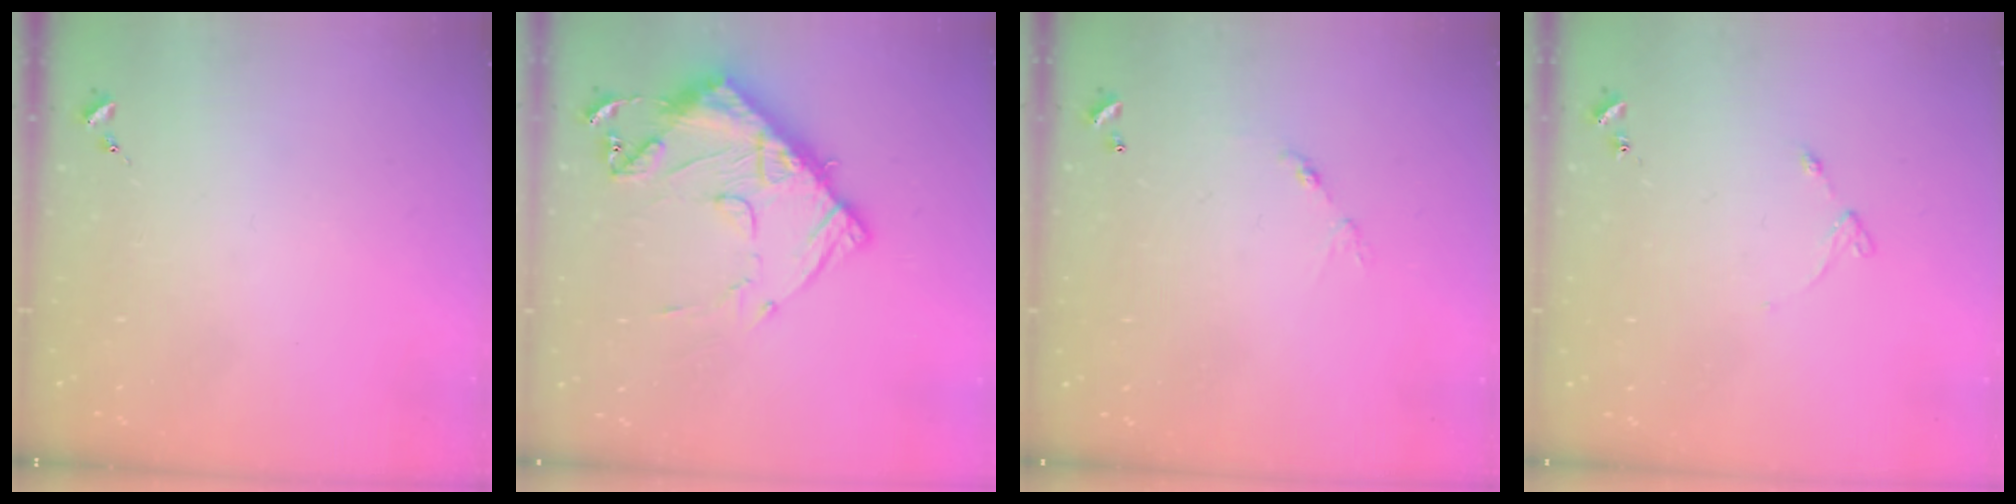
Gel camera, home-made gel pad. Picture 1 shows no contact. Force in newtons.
{"total": 14.8, "press": 14.7, "slide": 1.5}
{"total": 5.5, "press": 5.5, "slide": 0.4}
{"total": 4.3, "press": 4.2, "slide": 0.5}